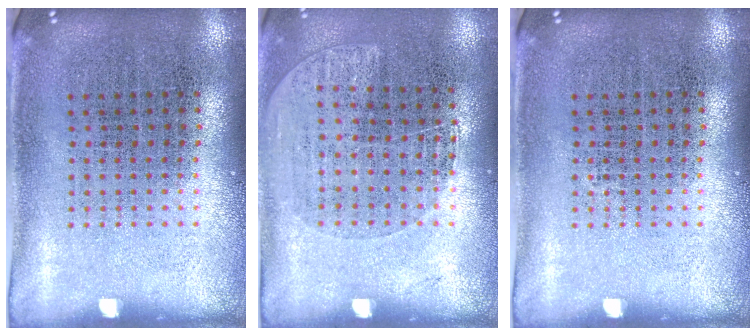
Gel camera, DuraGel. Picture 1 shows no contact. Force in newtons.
{"total": 1.0, "press": 0.9, "slide": 0.5}
{"total": 0.0}